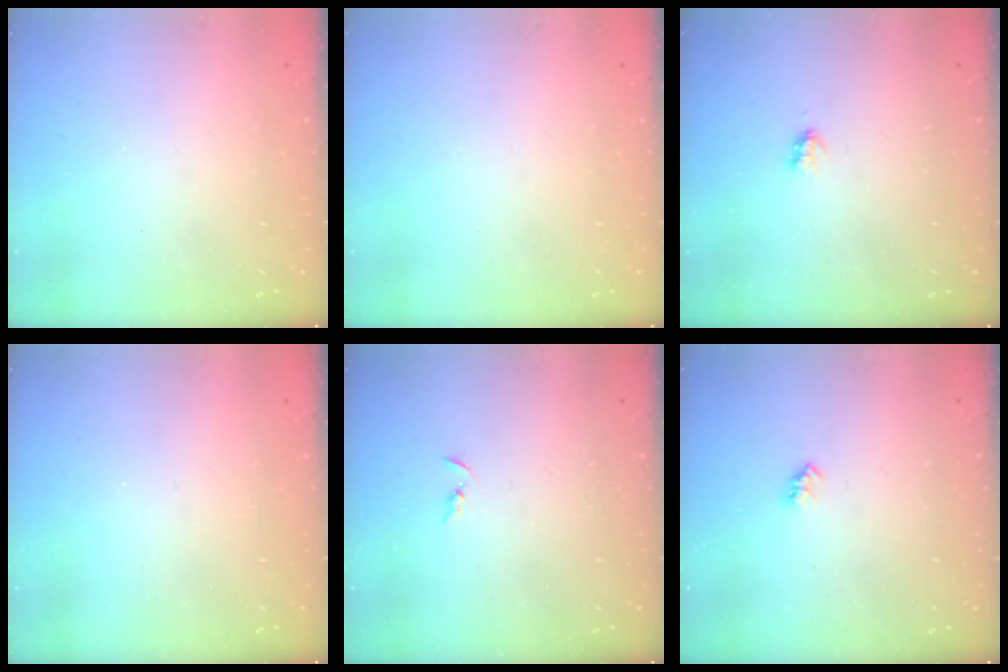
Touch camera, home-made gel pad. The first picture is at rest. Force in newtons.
{"total": 0.0}
{"total": 1.7, "press": 1.7, "slide": 0.3}
{"total": 0.0}
{"total": 2.4, "press": 2.3, "slide": 0.2}
{"total": 2.6, "press": 2.5, "slide": 0.4}